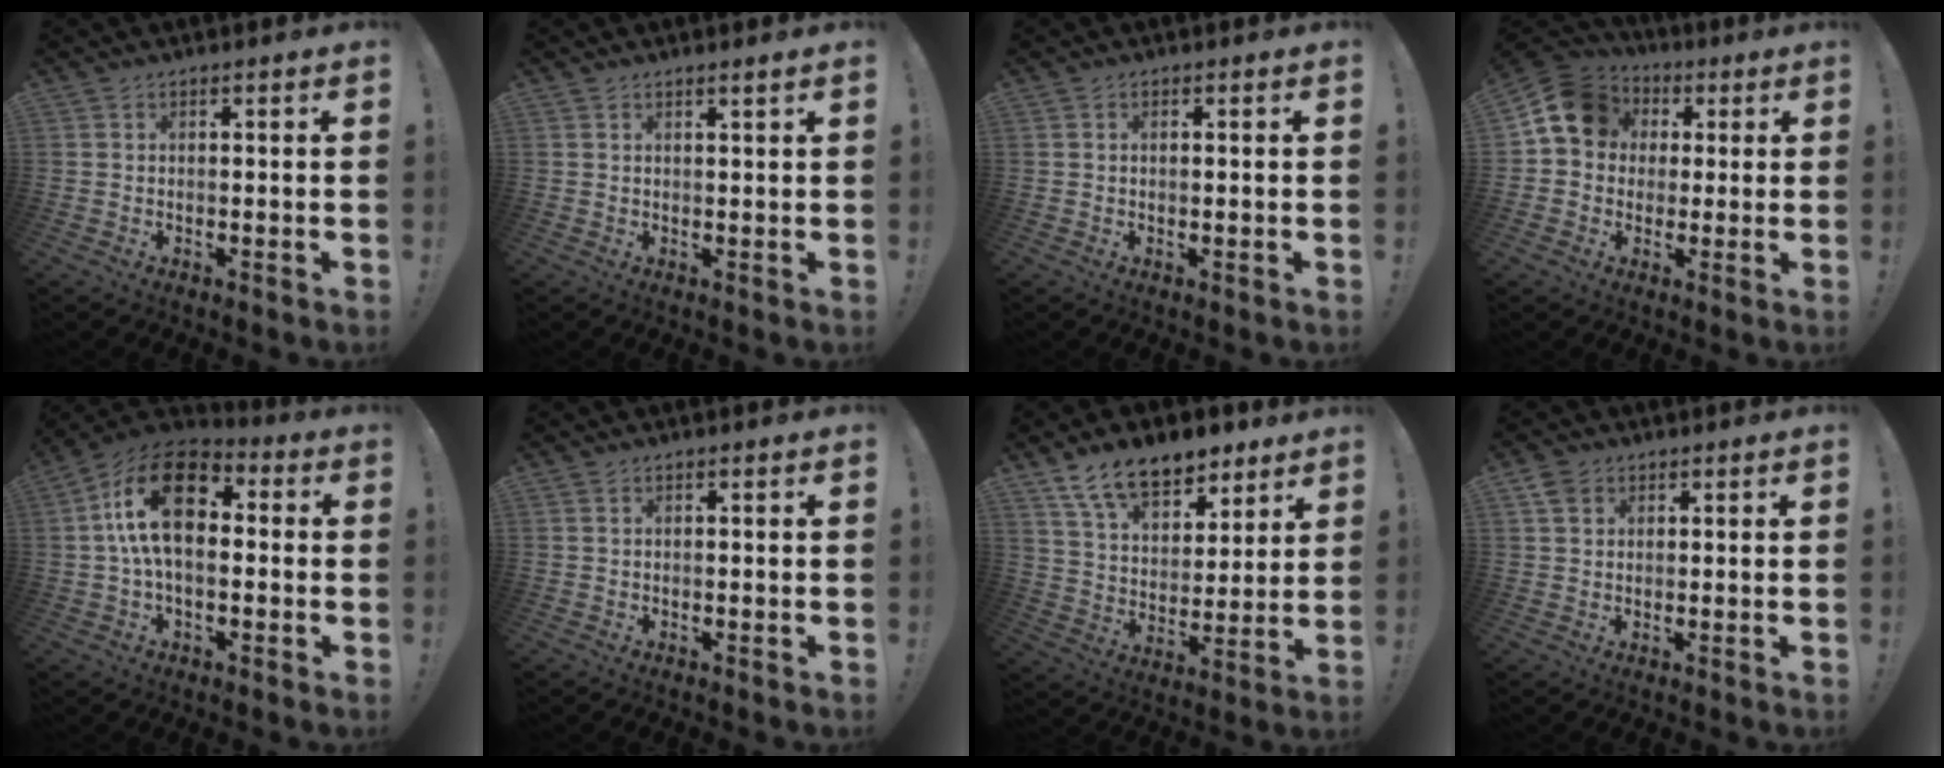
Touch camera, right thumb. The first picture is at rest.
{"total": 1.6, "force": [1.2, -0.2, 1.0], "torque": [-0.020, -0.002, 0.020]}
{"total": 0.6, "force": [0.0, 0.1, 0.6], "torque": [-0.007, 0.000, -0.001]}
{"total": 12.5, "force": [2.8, 10.4, 6.3], "torque": [-0.090, 0.002, 0.057]}
{"total": 19.0, "force": [3.3, 11.1, 15.0], "torque": [-0.266, 0.009, 0.057]}
{"total": 0.0}
{"total": 15.0, "force": [10.6, 8.1, 6.8], "torque": [-0.110, -0.066, 0.194]}
{"total": 3.2, "force": [1.7, 2.5, 1.1], "torque": [-0.014, -0.002, 0.032]}